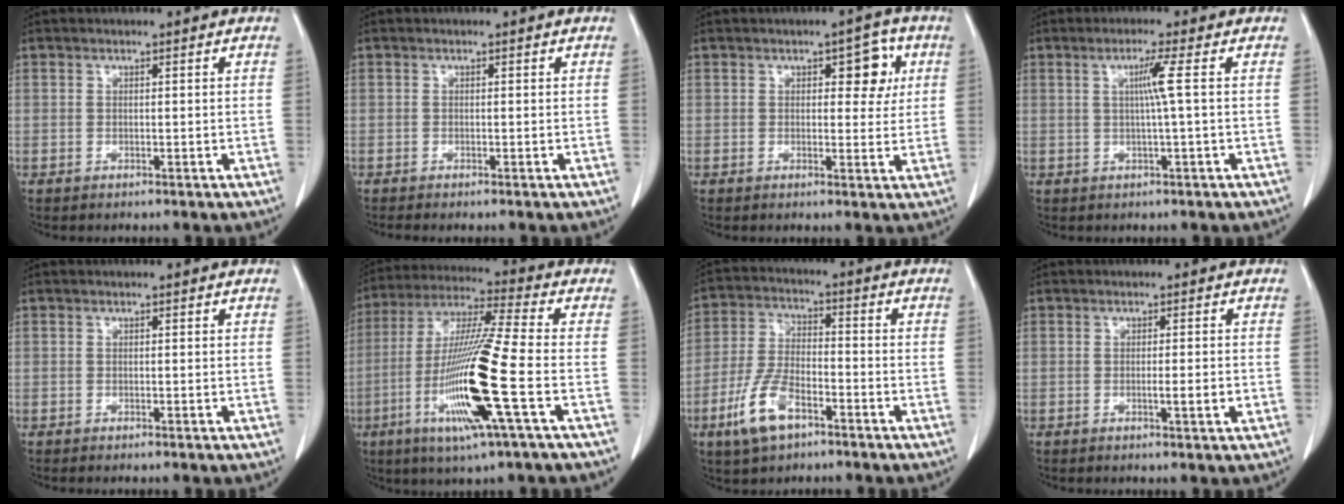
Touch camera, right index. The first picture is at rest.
{"total": 0.8, "force": [-0.7, -0.1, 0.4], "torque": [-0.008, 0.000, -0.013]}
{"total": 5.1, "force": [1.7, 2.5, 4.1], "torque": [-0.044, 0.011, 0.021]}
{"total": 3.4, "force": [0.5, -1.1, 3.2], "torque": [-0.062, 0.000, 0.010]}
{"total": 0.0}
{"total": 17.3, "force": [-5.2, -0.4, 16.5], "torque": [-0.338, -0.020, -0.105]}
{"total": 9.5, "force": [-5.2, 3.8, 7.0], "torque": [-0.159, 0.000, -0.099]}
{"total": 2.4, "force": [-0.6, -0.1, 2.4], "torque": [-0.038, -0.005, -0.009]}